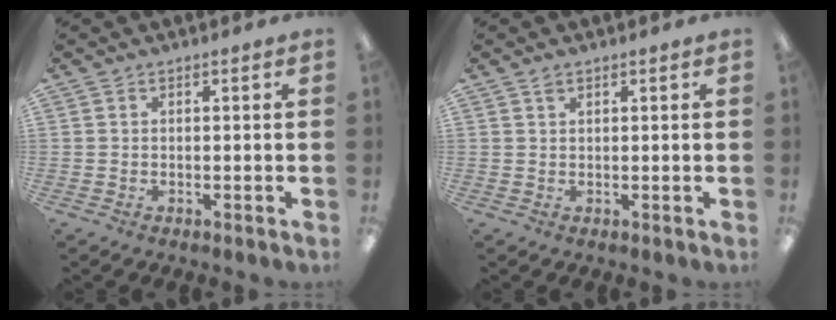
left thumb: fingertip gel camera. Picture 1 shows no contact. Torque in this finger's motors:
{"motor_torque": [0.23, -0.02, 0.30, -0.07, 0.00]}